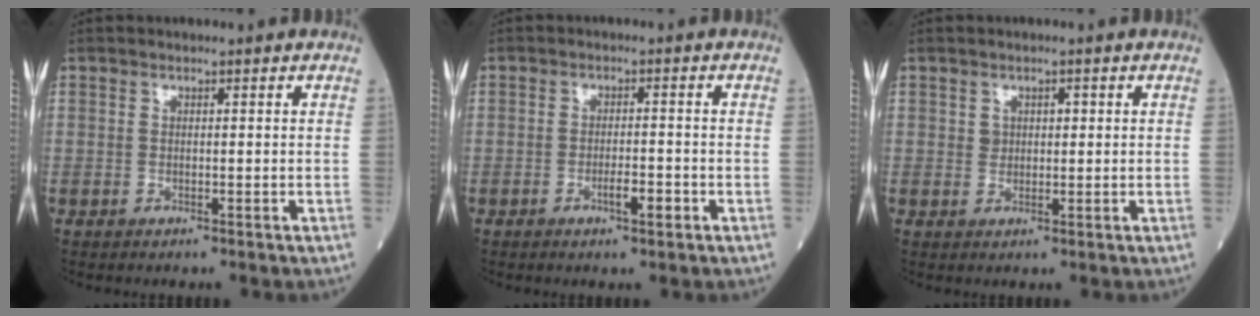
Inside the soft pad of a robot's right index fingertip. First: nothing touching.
{"total": 3.2, "force": [-1.6, 0.3, 2.8], "torque": [-0.046, 0.002, -0.025]}
{"total": 1.7, "force": [0.5, 1.4, 0.9], "torque": [-0.011, 0.005, 0.009]}